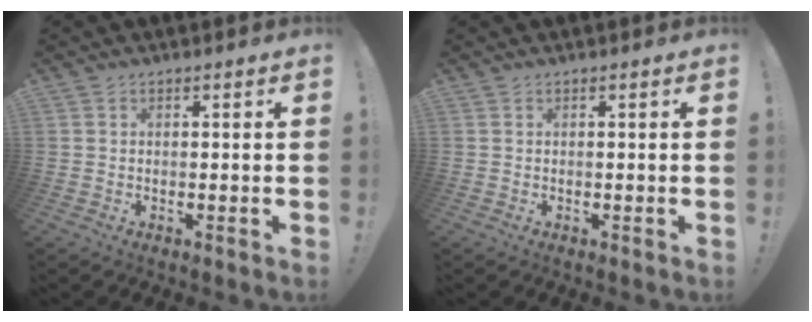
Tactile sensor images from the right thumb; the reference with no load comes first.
{"total": 0.0}